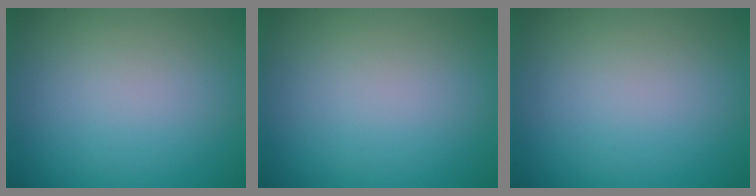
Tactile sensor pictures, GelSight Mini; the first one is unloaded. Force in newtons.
{"total": 0.0}
{"total": 0.0}